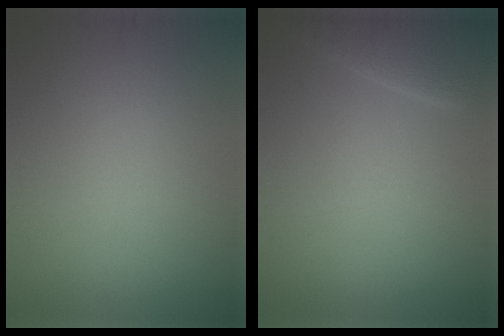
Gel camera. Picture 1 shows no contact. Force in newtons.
{"total": 3.4, "press": 3.4, "slide": 0.2}